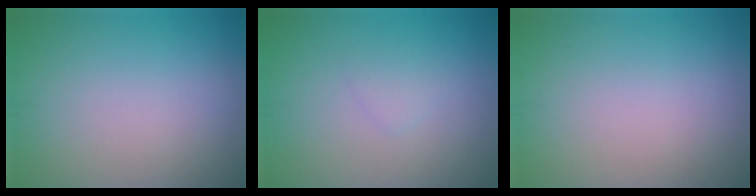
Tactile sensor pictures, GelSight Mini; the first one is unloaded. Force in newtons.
{"total": 1.0, "press": 1.0, "slide": 0.1}
{"total": 0.0}